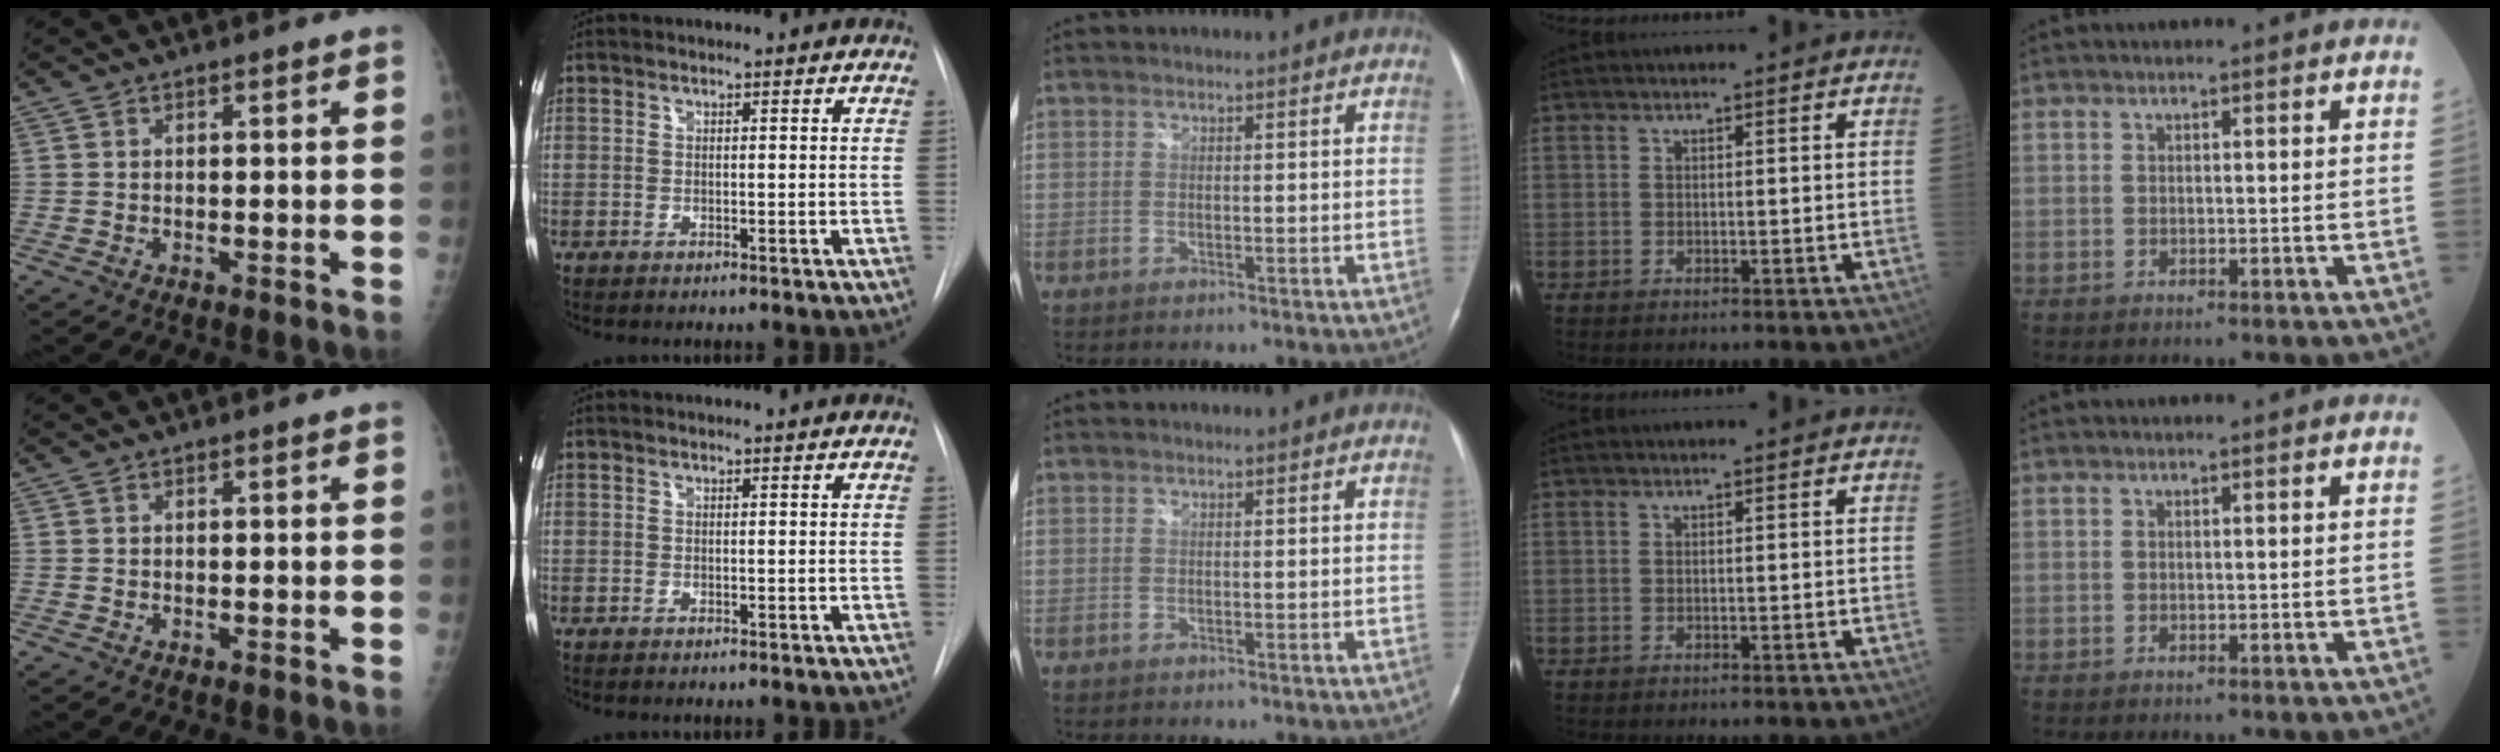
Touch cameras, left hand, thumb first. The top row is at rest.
{}